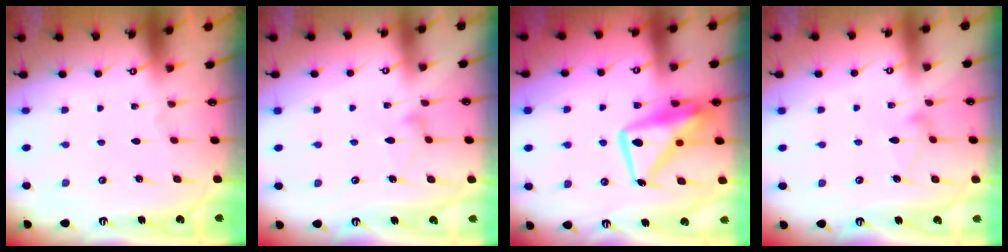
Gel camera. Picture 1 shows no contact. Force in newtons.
{"total": 7.9, "press": 7.9, "slide": 0.5}
{"total": 15.9, "press": 15.8, "slide": 1.6}
{"total": 6.9, "press": 6.9, "slide": 0.4}